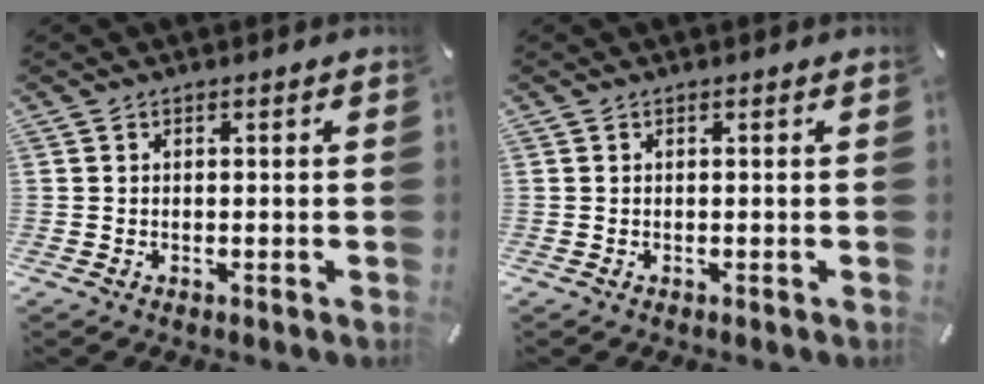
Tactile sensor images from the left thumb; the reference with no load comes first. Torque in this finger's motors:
{"motor_torque": [-0.10, -0.04, -0.01, -0.03, 0.00]}